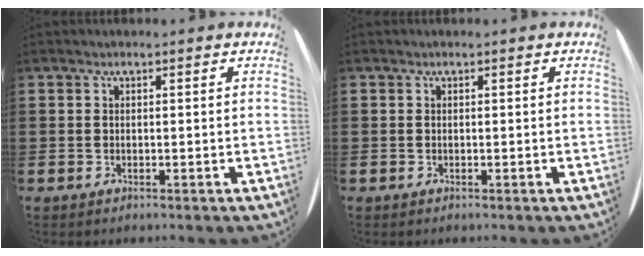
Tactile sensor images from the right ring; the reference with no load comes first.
{"total": 0.0}